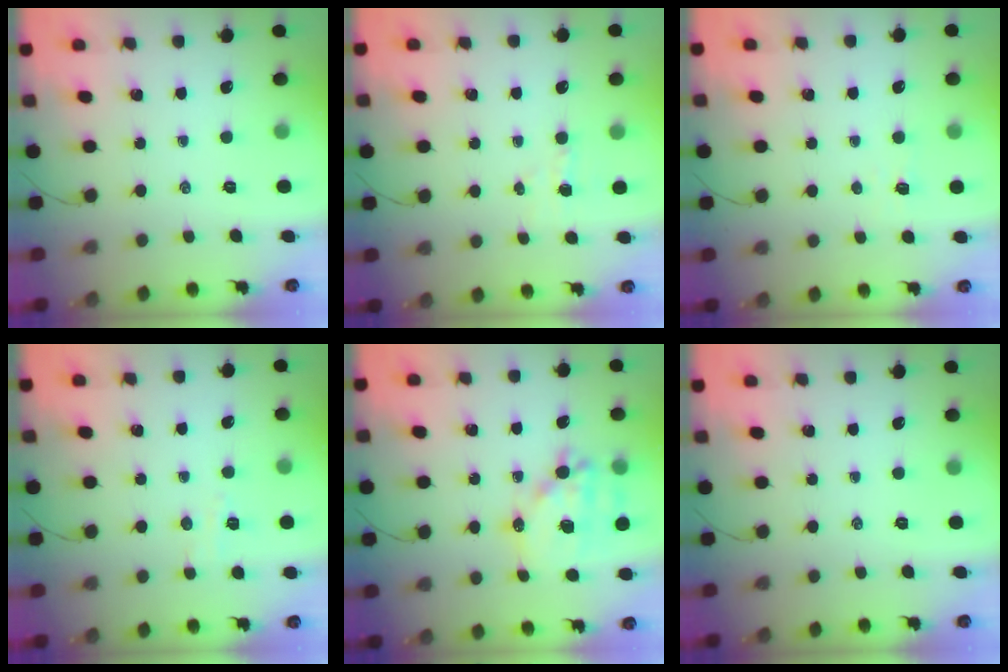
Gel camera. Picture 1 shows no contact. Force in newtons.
{"total": 3.5, "press": 3.4, "slide": 0.8}
{"total": 1.6, "press": 1.6, "slide": 0.5}
{"total": 3.5, "press": 3.4, "slide": 0.9}
{"total": 17.2, "press": 16.8, "slide": 3.4}
{"total": 0.0}